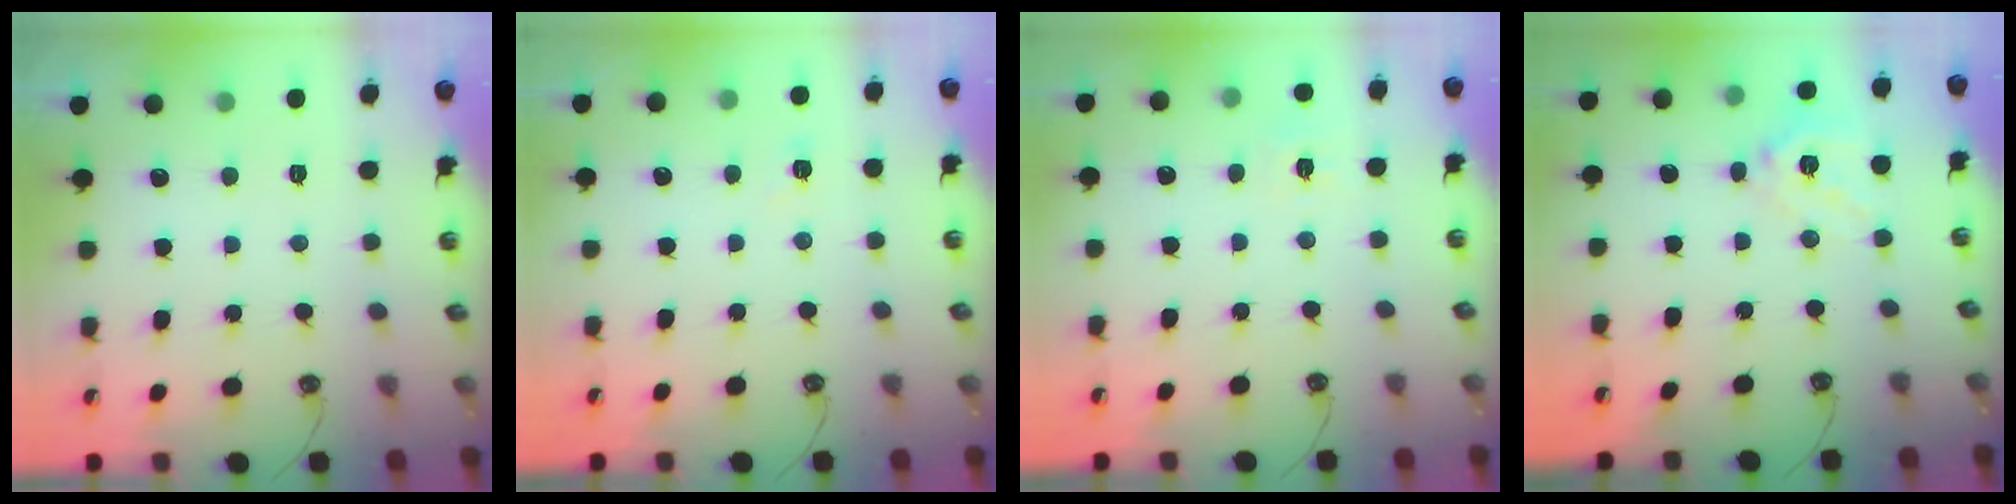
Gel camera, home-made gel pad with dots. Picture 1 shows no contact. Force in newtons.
{"total": 2.9, "press": 2.8, "slide": 0.5}
{"total": 6.4, "press": 6.4, "slide": 0.5}
{"total": 14.2, "press": 14.1, "slide": 2.1}